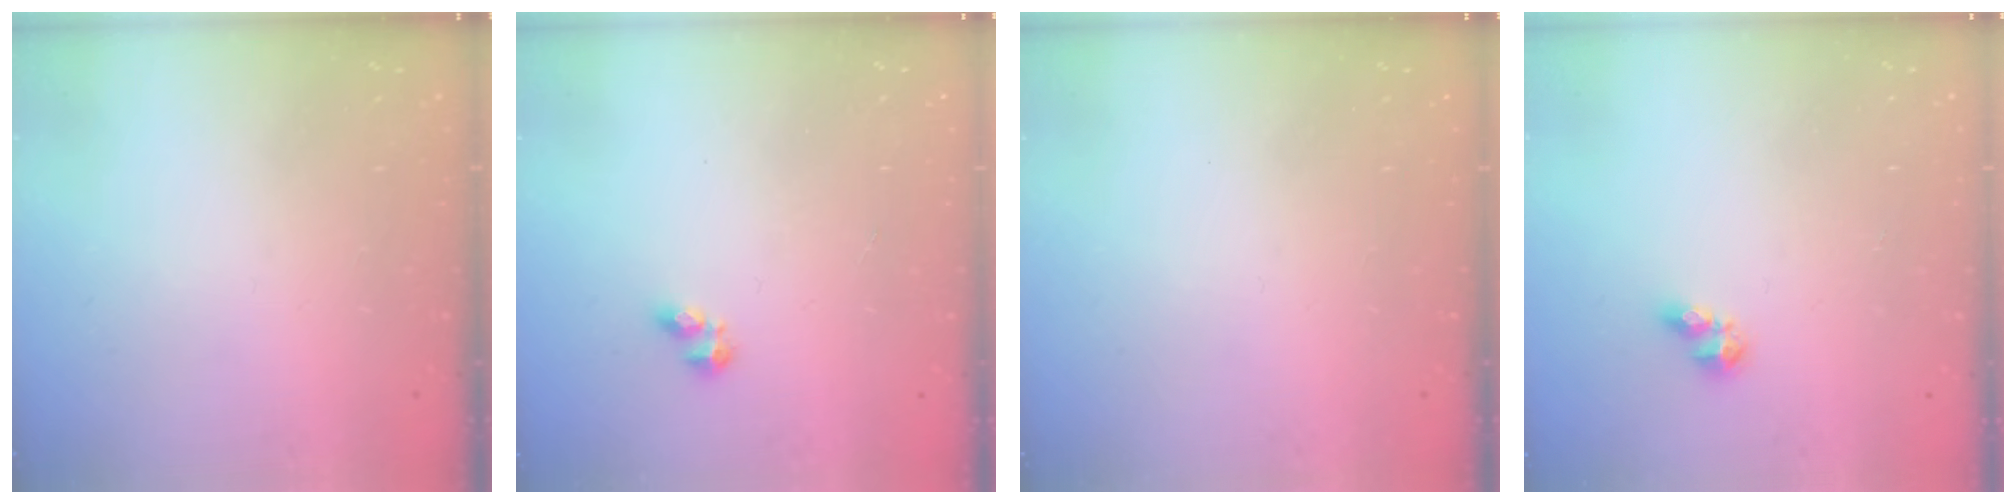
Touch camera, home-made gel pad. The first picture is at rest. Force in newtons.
{"total": 2.7, "press": 2.7, "slide": 0.4}
{"total": 0.0}
{"total": 5.7, "press": 5.7, "slide": 0.5}